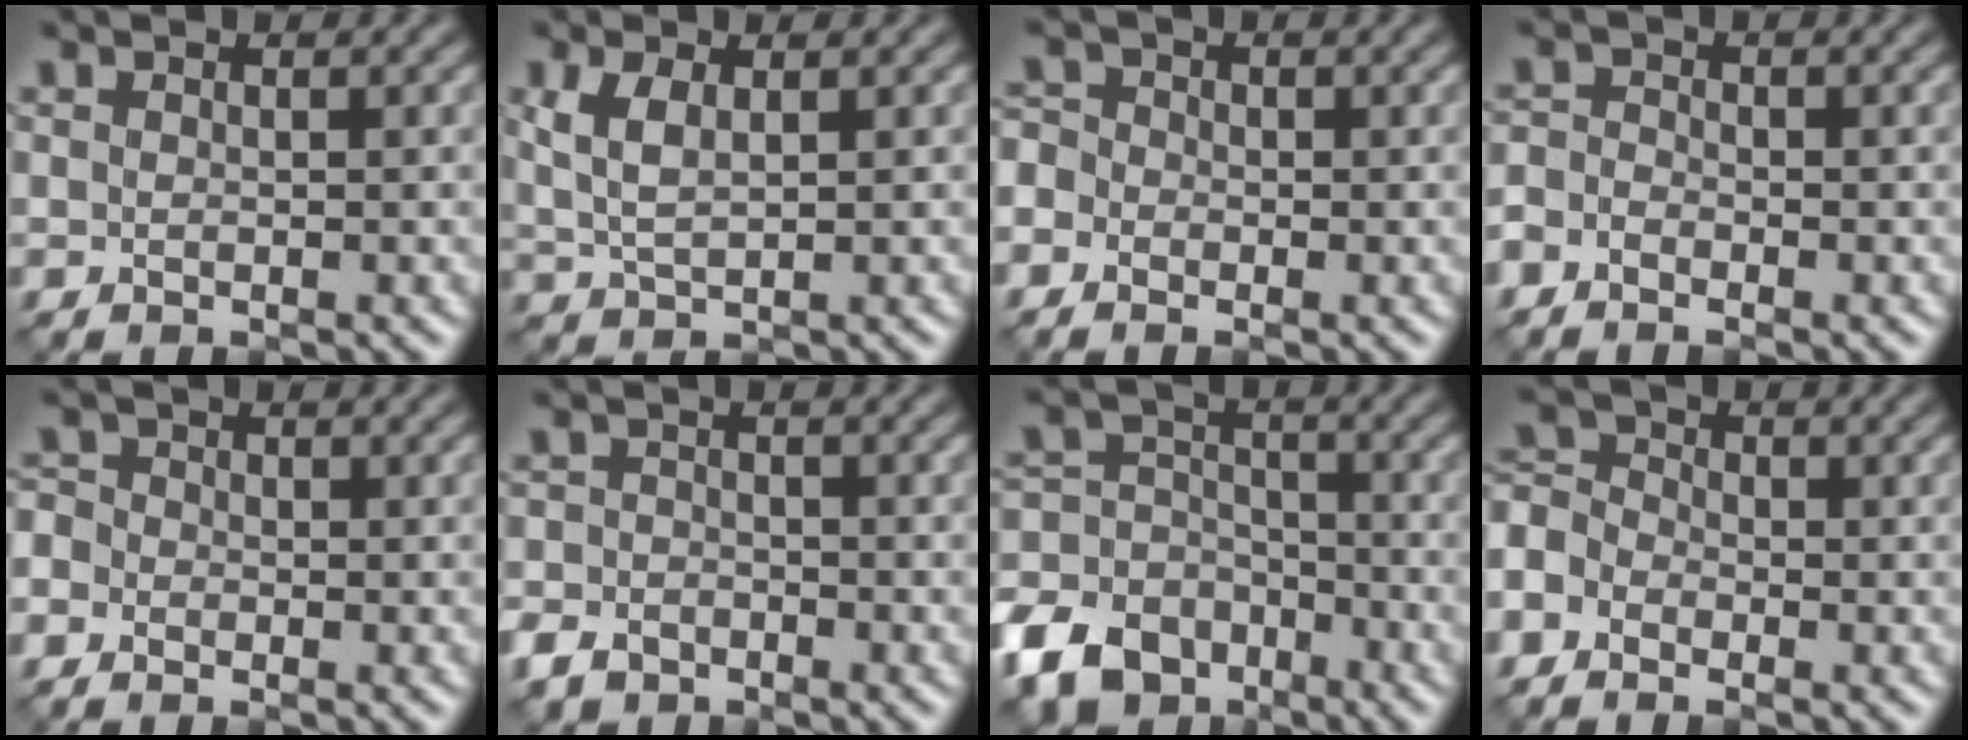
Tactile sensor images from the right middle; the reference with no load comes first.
{"total": 2.8, "force": [1.1, 1.1, 2.3], "torque": [-0.058, 0.005, 0.026]}
{"total": 2.3, "force": [-1.1, 1.9, 0.7], "torque": [-0.008, 0.011, -0.033]}
{"total": 1.8, "force": [-1.4, 1.0, 0.6], "torque": [-0.015, 0.004, -0.037]}
{"total": 2.0, "force": [-1.0, 1.7, 0.5], "torque": [-0.003, 0.010, -0.027]}
{"total": 3.0, "force": [-2.1, 2.0, 0.8], "torque": [-0.020, 0.004, -0.046]}
{"total": 9.9, "force": [-6.0, 6.9, 4.0], "torque": [-0.083, -0.012, -0.117]}
{"total": 4.1, "force": [-2.2, 2.9, 2.0], "torque": [-0.054, 0.010, -0.058]}